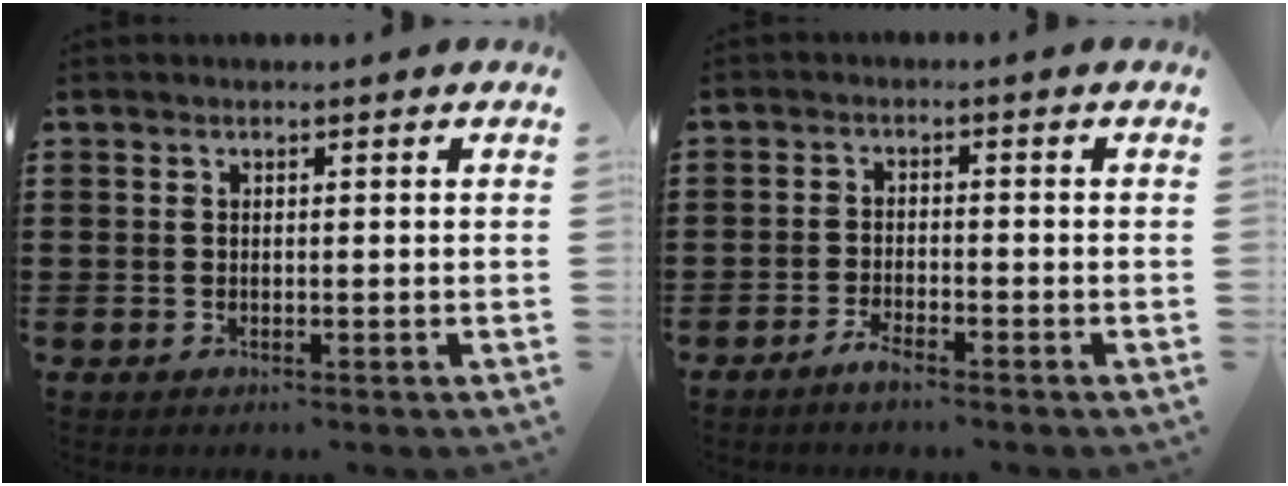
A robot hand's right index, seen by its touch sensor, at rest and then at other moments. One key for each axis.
{"total": 2.3, "fx": -2.0, "fy": 0.3, "fz": 0.9, "tx": -0.025, "ty": 0.000, "tz": -0.041}